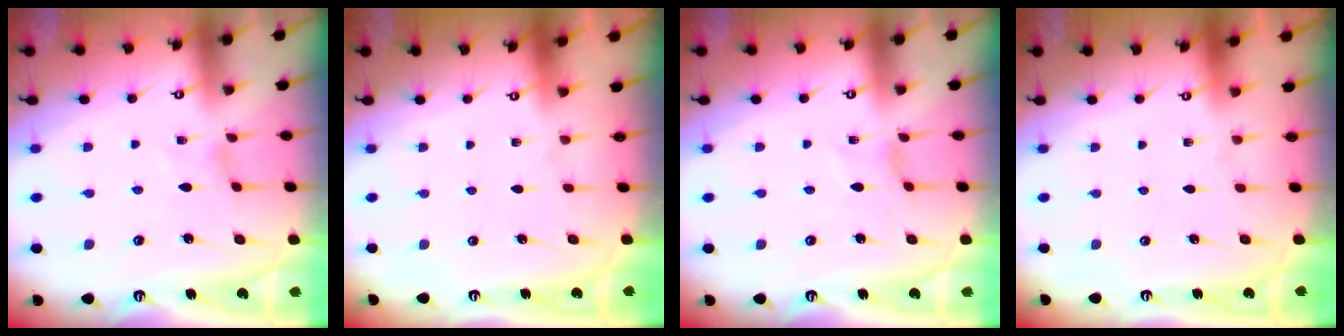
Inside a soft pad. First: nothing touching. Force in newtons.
{"total": 0.0}
{"total": 1.1, "press": 1.1, "slide": 0.3}
{"total": 0.0}